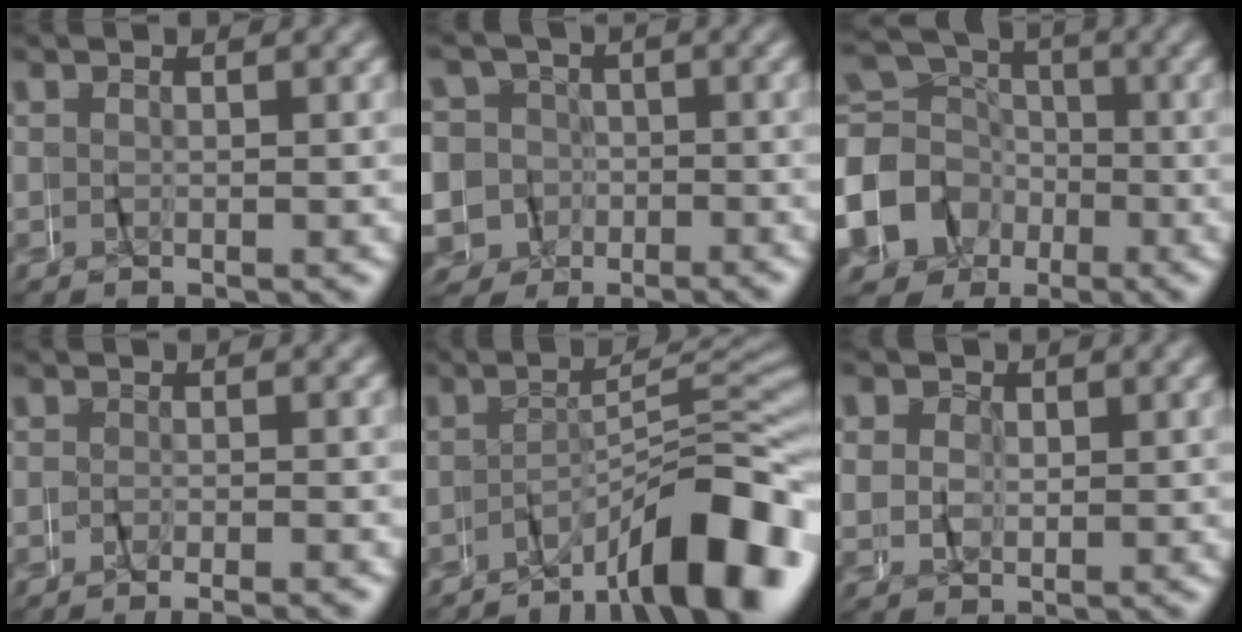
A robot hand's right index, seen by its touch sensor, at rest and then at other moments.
{"total": 12.7, "force": [-3.0, 12.1, 2.5], "torque": [-0.089, -0.052, -0.054]}
{"total": 14.2, "force": [-2.5, 13.1, 5.0], "torque": [-0.111, -0.039, -0.053]}
{"total": 1.7, "force": [-1.7, -0.3, 0.2], "torque": [-0.003, -0.001, -0.031]}
{"total": 9.8, "force": [-6.7, 1.9, 7.0], "torque": [-0.089, 0.002, -0.103]}
{"total": 2.0, "force": [1.3, 1.5, 0.0], "torque": [0.006, 0.003, 0.020]}